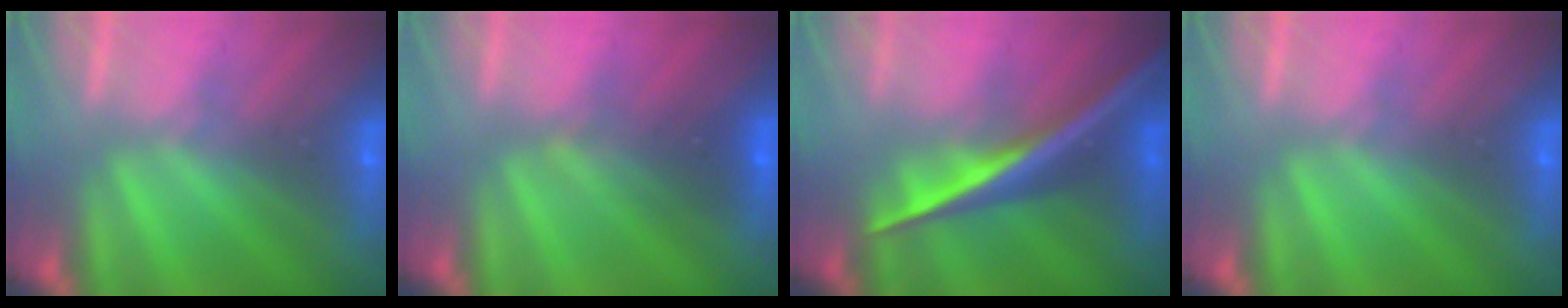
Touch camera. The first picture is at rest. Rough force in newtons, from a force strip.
{"total": 2.8}
{"total": 2.5}
{"total": 0.0}